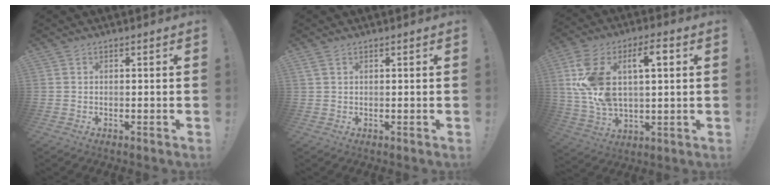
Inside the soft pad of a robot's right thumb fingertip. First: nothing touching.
{"total": 2.0, "force": [1.2, 1.0, 1.3], "torque": [-0.027, 0.003, 0.023]}
{"total": 16.9, "force": [5.3, 9.3, 13.1], "torque": [-0.252, -0.005, 0.088]}